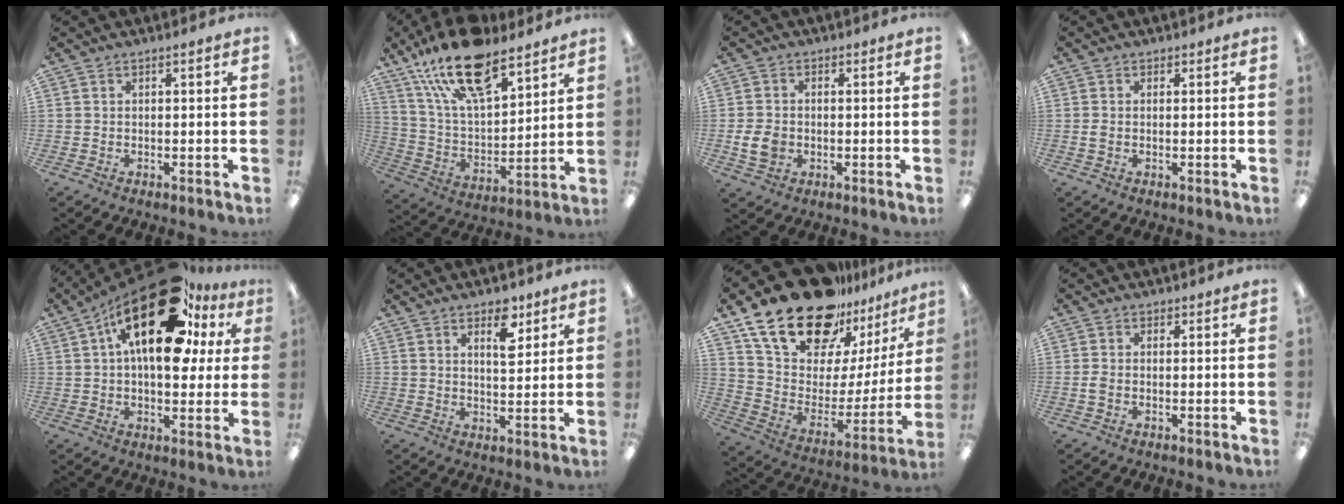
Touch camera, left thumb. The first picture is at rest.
{"total": 21.0, "force": [14.3, 8.6, 12.8], "torque": [-0.234, -0.067, 0.252]}
{"total": 6.1, "force": [-1.0, 5.1, 3.2], "torque": [-0.060, 0.003, -0.021]}
{"total": 1.7, "force": [-0.1, 1.3, 1.1], "torque": [-0.020, 0.005, -0.003]}
{"total": 24.8, "force": [11.7, 11.3, 18.7], "torque": [-0.292, -0.051, 0.190]}
{"total": 7.2, "force": [4.5, 3.3, 4.5], "torque": [-0.053, -0.021, 0.070]}
{"total": 24.8, "force": [18.6, 11.3, 11.9], "torque": [-0.214, -0.117, 0.339]}
{"total": 2.1, "force": [-0.4, 1.5, 1.4], "torque": [-0.031, 0.002, -0.010]}